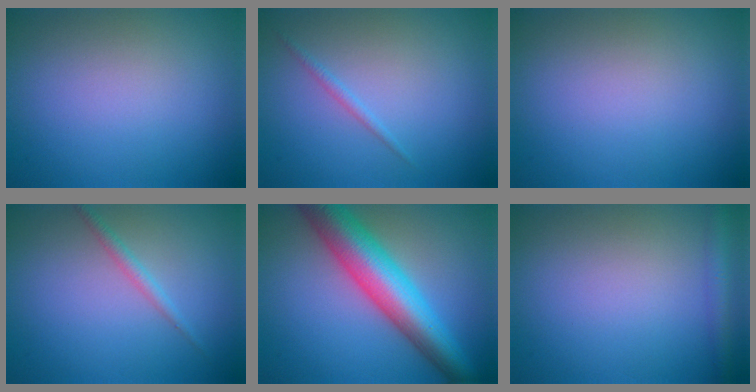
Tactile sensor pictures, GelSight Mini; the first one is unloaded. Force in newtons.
{"total": 0.8, "press": 0.8, "slide": 0.1}
{"total": 0.0}
{"total": 1.3, "press": 1.3, "slide": 0.0}
{"total": 9.0, "press": 9.0, "slide": 0.2}
{"total": 2.1, "press": 2.1, "slide": 0.1}